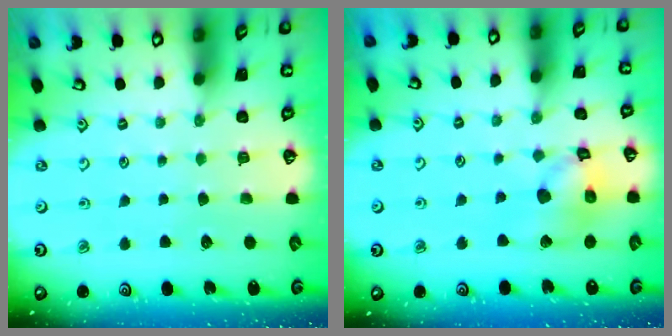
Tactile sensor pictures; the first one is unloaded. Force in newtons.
{"total": 12.9, "press": 12.9, "slide": 1.5}